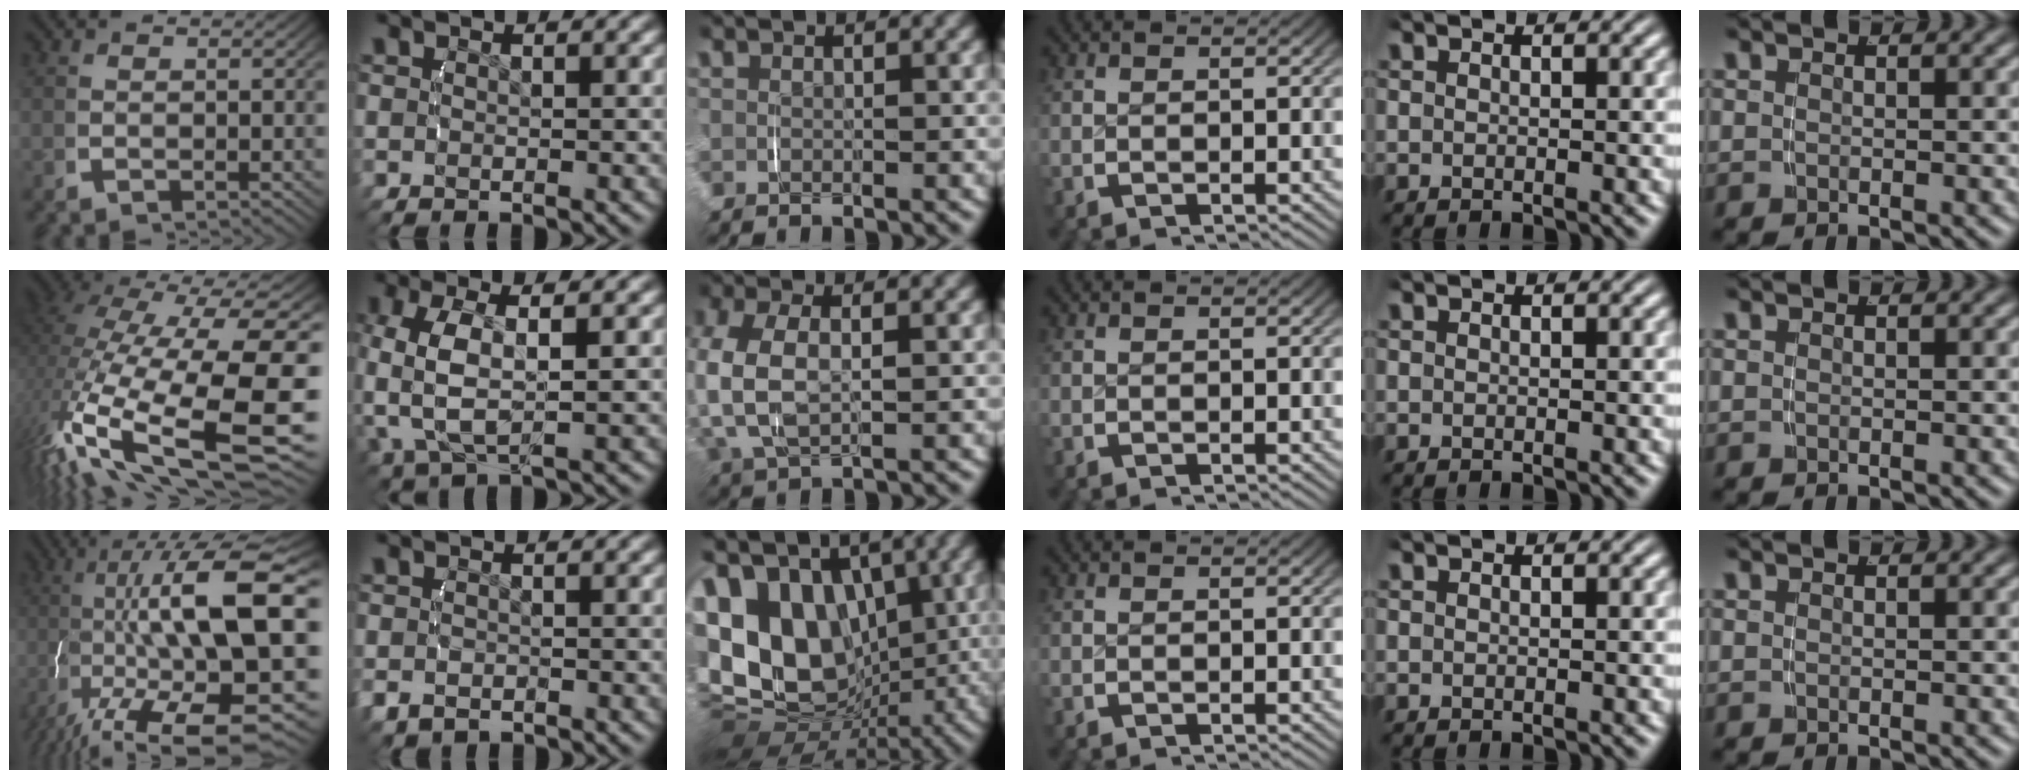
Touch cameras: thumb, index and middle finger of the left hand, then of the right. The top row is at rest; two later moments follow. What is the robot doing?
{"motion": "lift_and_place", "object": "backpack"}